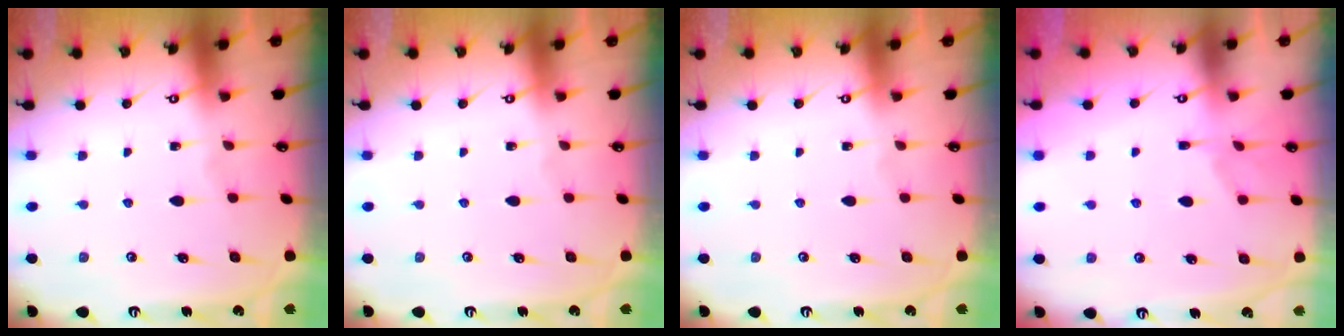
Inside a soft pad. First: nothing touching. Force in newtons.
{"total": 0.0}
{"total": 0.0}
{"total": 2.3, "press": 2.0, "slide": 1.2}